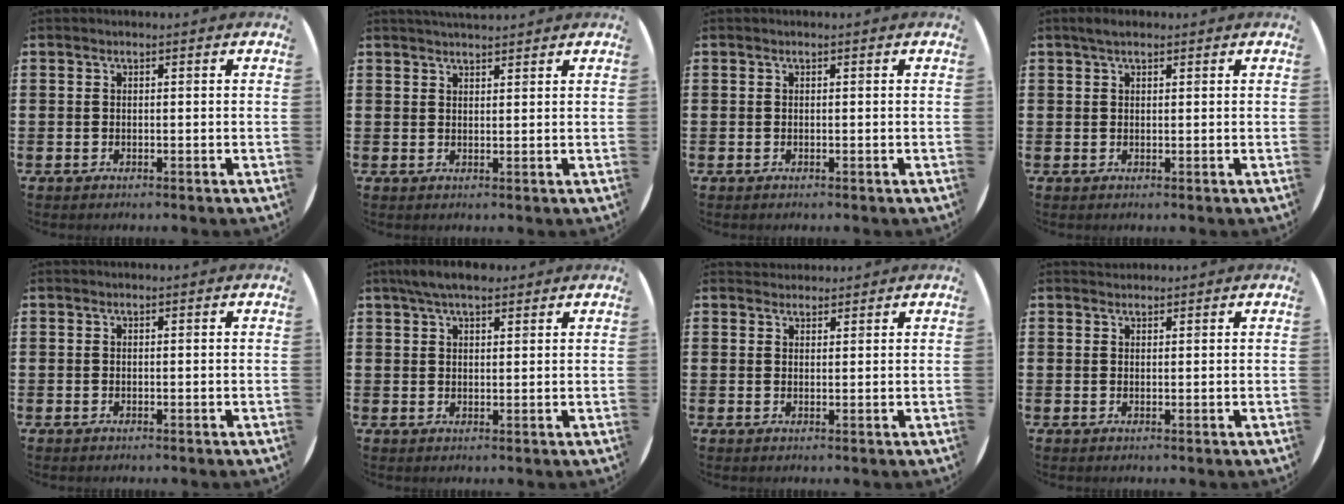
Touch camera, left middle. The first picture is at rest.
{"total": 2.0, "force": [2.0, 0.2, 0.2], "torque": [-0.007, -0.002, 0.037]}
{"total": 0.0}
{"total": 1.6, "force": [1.1, 0.6, 1.0], "torque": [-0.013, 0.002, 0.018]}
{"total": 0.0}
{"total": 4.1, "force": [3.3, 1.2, 2.1], "torque": [-0.048, 0.003, 0.061]}
{"total": 1.5, "force": [1.4, 0.4, -0.1], "torque": [0.000, 0.002, 0.029]}
{"total": 0.8, "force": [0.8, 0.1, -0.1], "torque": [0.000, 0.002, 0.015]}